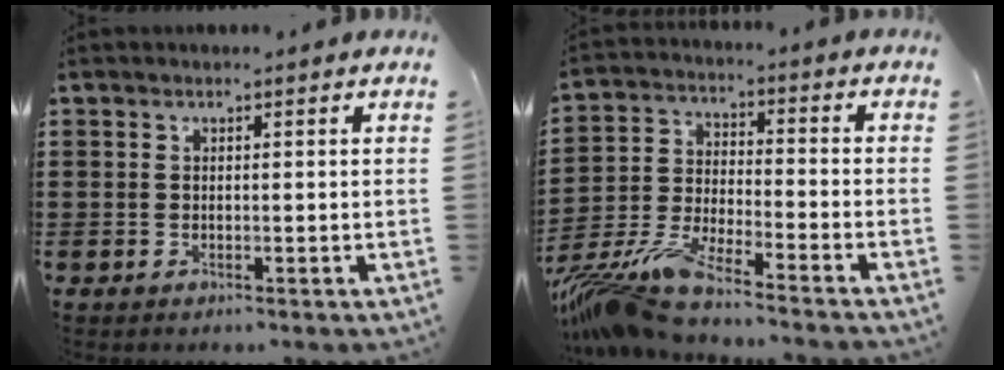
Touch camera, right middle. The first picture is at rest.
{"total": 9.0, "force": [-8.2, 0.2, 3.6], "torque": [-0.087, -0.011, -0.166]}